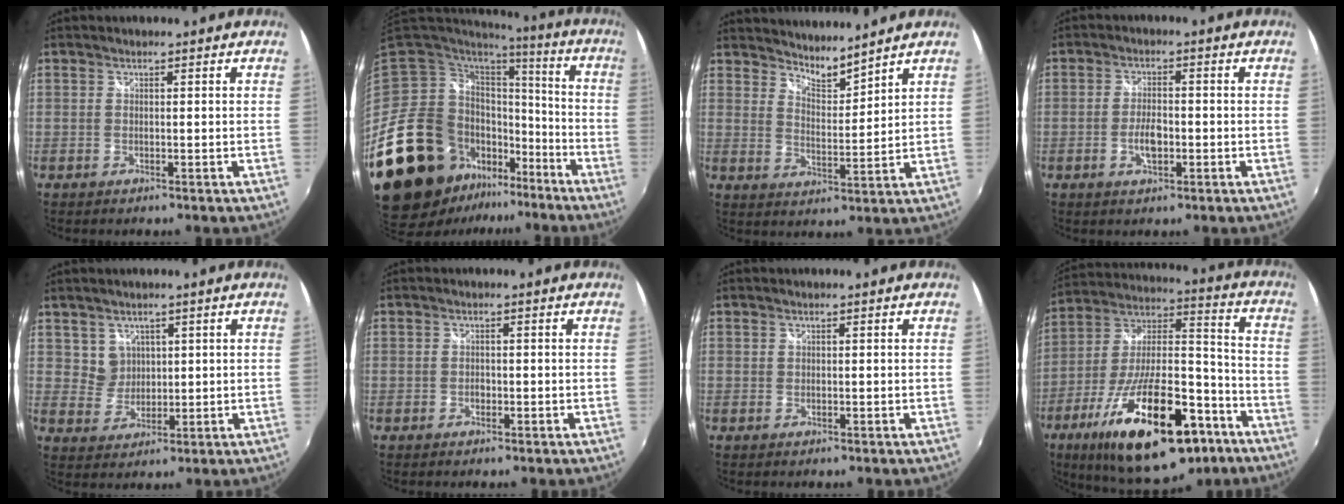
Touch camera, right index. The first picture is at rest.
{"total": 22.0, "force": [-10.8, 15.6, 11.2], "torque": [-0.249, 0.017, -0.175]}
{"total": 5.3, "force": [5.2, 0.3, 1.2], "torque": [-0.017, -0.012, 0.085]}
{"total": 4.4, "force": [-1.4, 2.1, 3.6], "torque": [-0.072, -0.002, -0.024]}
{"total": 4.0, "force": [2.1, 3.4, 0.1], "torque": [0.006, 0.005, 0.044]}
{"total": 1.0, "force": [-0.4, 0.8, 0.3], "torque": [-0.006, -0.002, -0.006]}
{"total": 0.0}
{"total": 28.6, "force": [-15.3, 11.5, 21.2], "torque": [-0.370, -0.014, -0.234]}